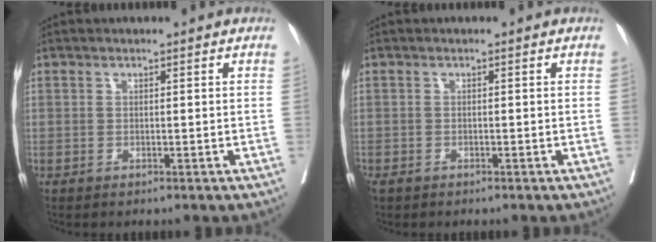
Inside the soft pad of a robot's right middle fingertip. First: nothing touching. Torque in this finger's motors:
{"motor_torque": [0.73, -0.78, 0.27, 0.09]}